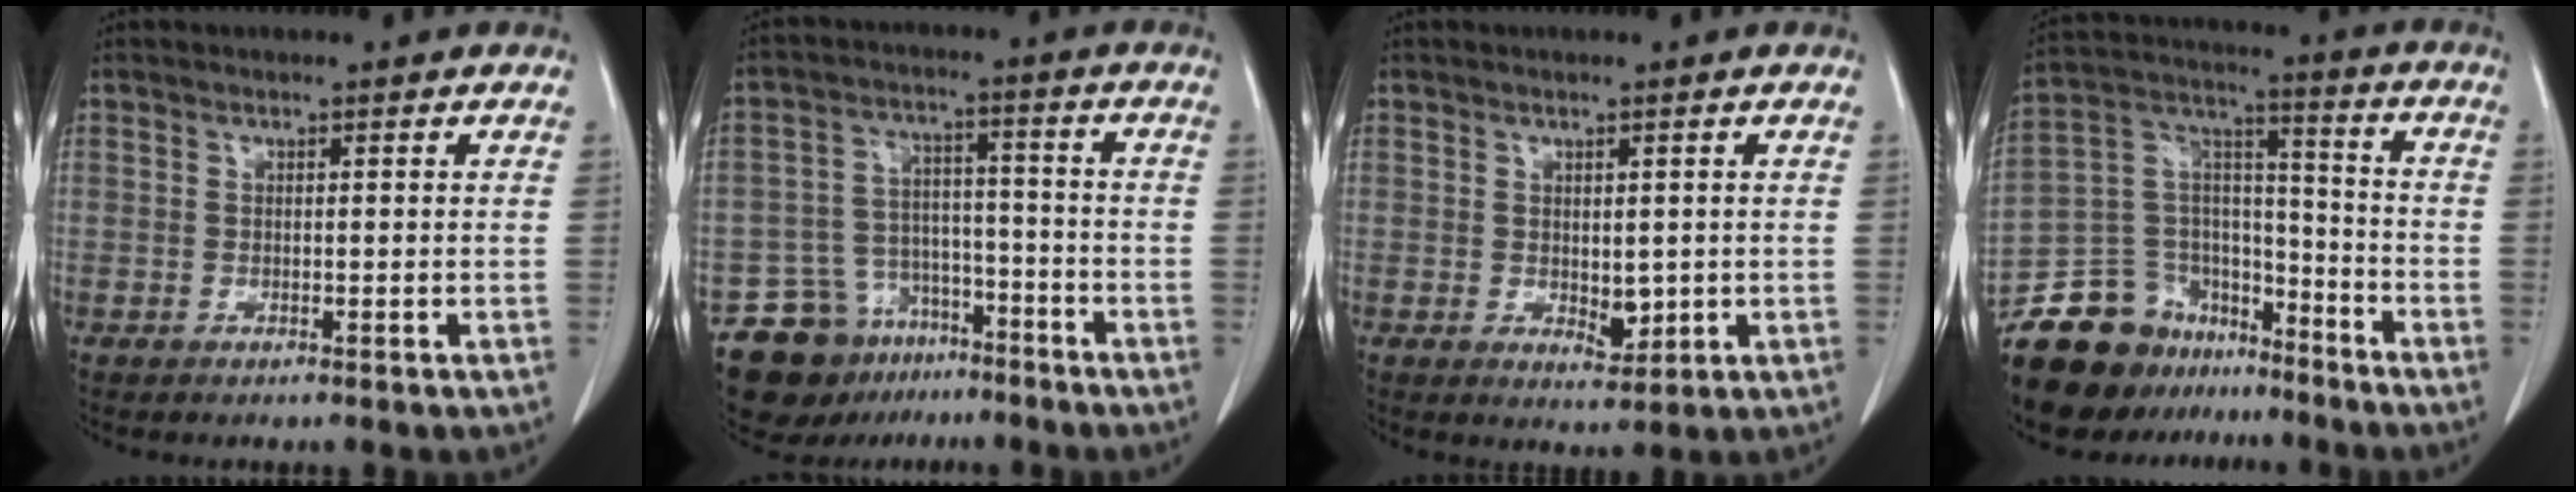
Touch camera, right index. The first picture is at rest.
{"total": 11.3, "force": [-7.9, 7.3, 3.3], "torque": [-0.061, 0.038, -0.125]}
{"total": 3.0, "force": [0.0, 1.7, 2.4], "torque": [-0.033, -0.007, 0.012]}
{"total": 17.0, "force": [-13.5, 9.3, 4.5], "torque": [-0.088, 0.070, -0.234]}